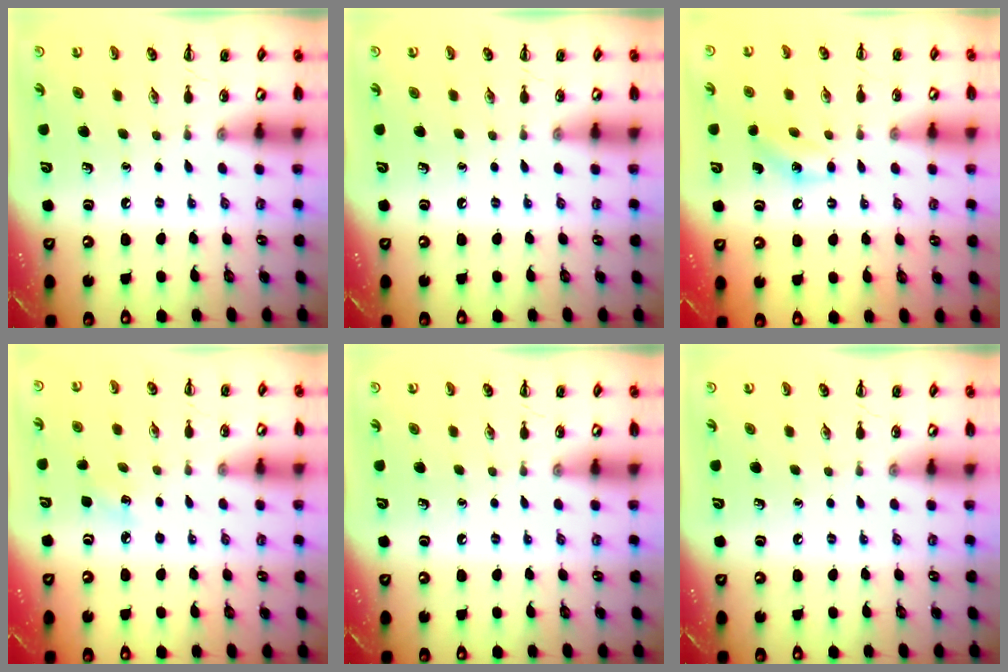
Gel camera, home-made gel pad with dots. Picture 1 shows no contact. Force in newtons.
{"total": 0.0}
{"total": 6.2, "press": 6.0, "slide": 1.5}
{"total": 4.0, "press": 3.8, "slide": 1.1}
{"total": 0.0}
{"total": 0.0}